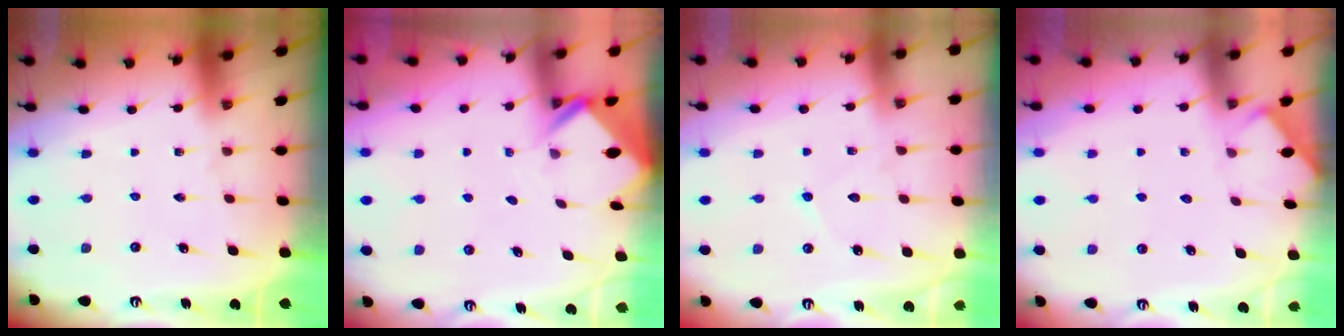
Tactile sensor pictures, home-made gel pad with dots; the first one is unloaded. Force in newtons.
{"total": 2.6, "press": 2.6, "slide": 0.2}
{"total": 6.3, "press": 6.2, "slide": 0.5}
{"total": 1.9, "press": 1.9, "slide": 0.3}